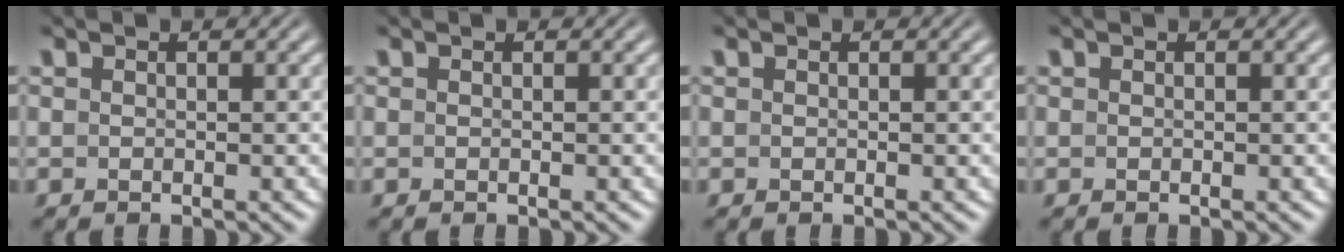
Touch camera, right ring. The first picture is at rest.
{"total": 0.0}
{"total": 0.0}
{"total": 0.0}